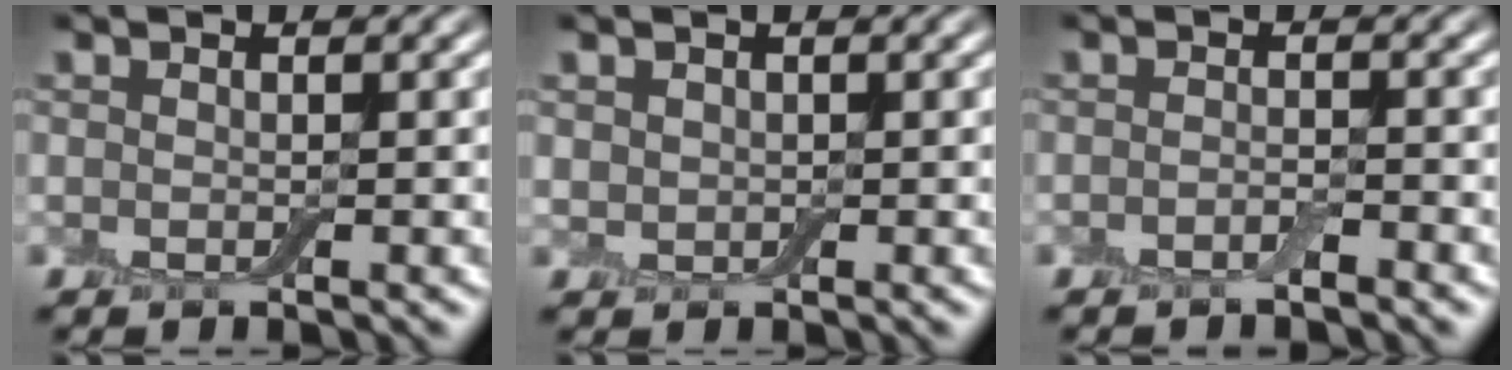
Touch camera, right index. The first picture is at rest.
{"total": 1.0, "force": [0.4, 0.9, 0.0], "torque": [0.004, 0.003, 0.003]}
{"total": 1.0, "force": [-0.8, 0.2, 0.6], "torque": [-0.015, 0.002, -0.017]}